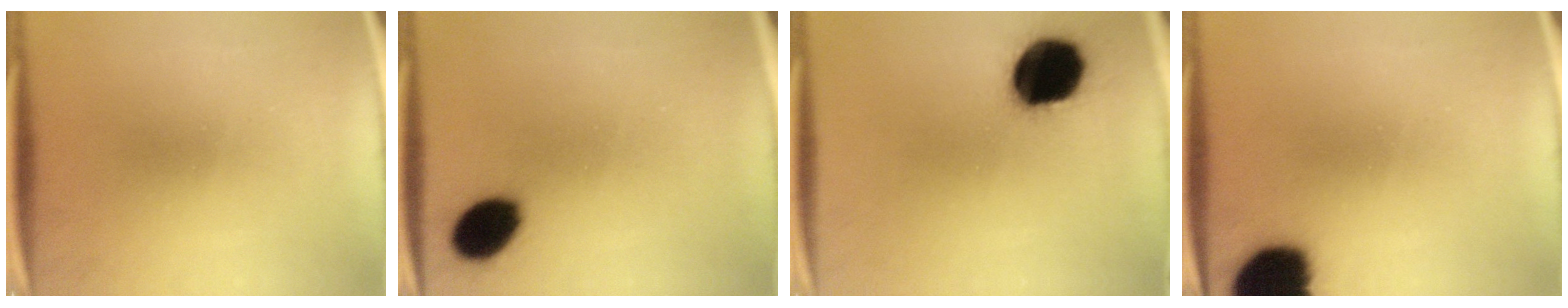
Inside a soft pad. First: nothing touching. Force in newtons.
{"total": 9.4}
{"total": 19.0}
{"total": 17.2}